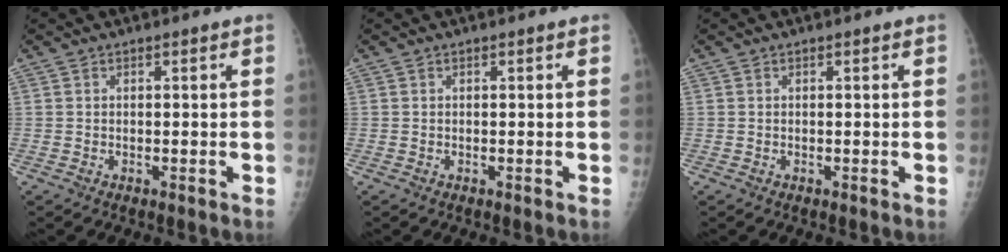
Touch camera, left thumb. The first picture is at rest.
{"total": 0.0}
{"total": 0.0}